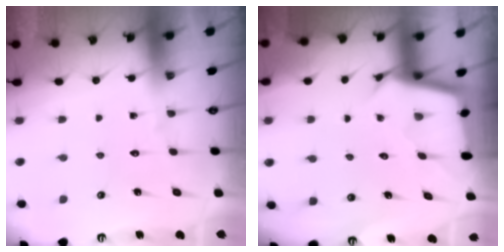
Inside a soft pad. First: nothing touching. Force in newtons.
{"total": 2.7, "press": 2.7, "slide": 0.1}